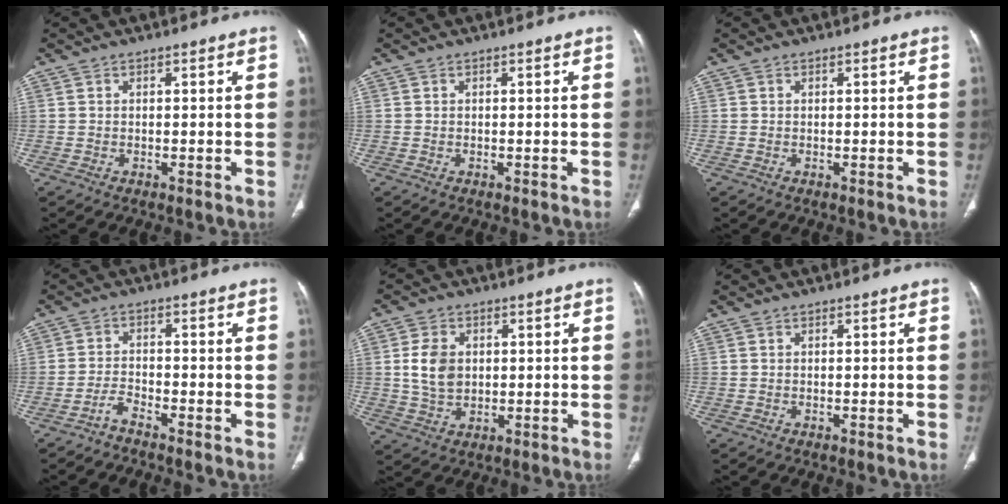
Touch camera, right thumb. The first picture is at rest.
{"total": 0.0}
{"total": 0.0}
{"total": 2.4, "force": [-2.3, 0.3, 0.9], "torque": [-0.021, 0.014, -0.048]}
{"total": 7.1, "force": [1.0, 5.2, 4.7], "torque": [-0.073, -0.003, 0.023]}
{"total": 0.0}